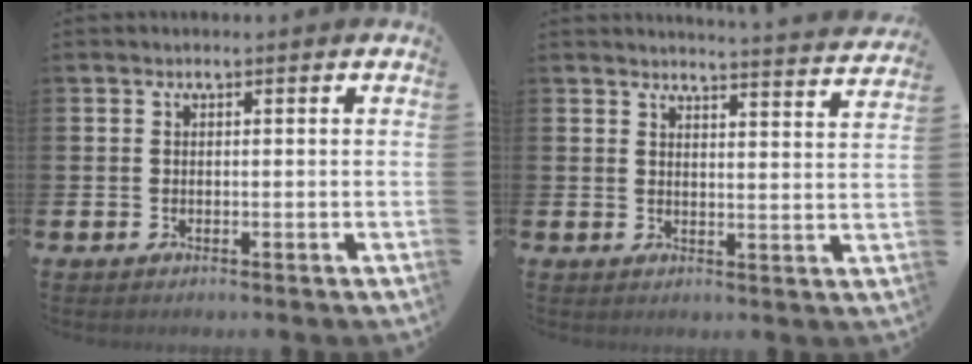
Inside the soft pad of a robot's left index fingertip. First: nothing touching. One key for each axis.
{"total": 3.8, "fx": 3.8, "fy": -0.6, "fz": 0.1, "tx": 0.001, "ty": -0.035, "tz": 0.063}